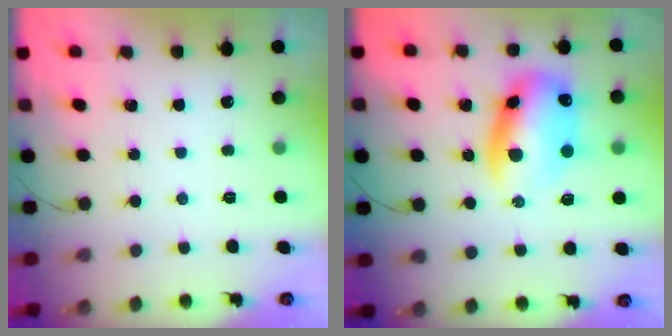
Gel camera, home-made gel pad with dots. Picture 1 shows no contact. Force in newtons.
{"total": 13.5, "press": 13.1, "slide": 3.3}